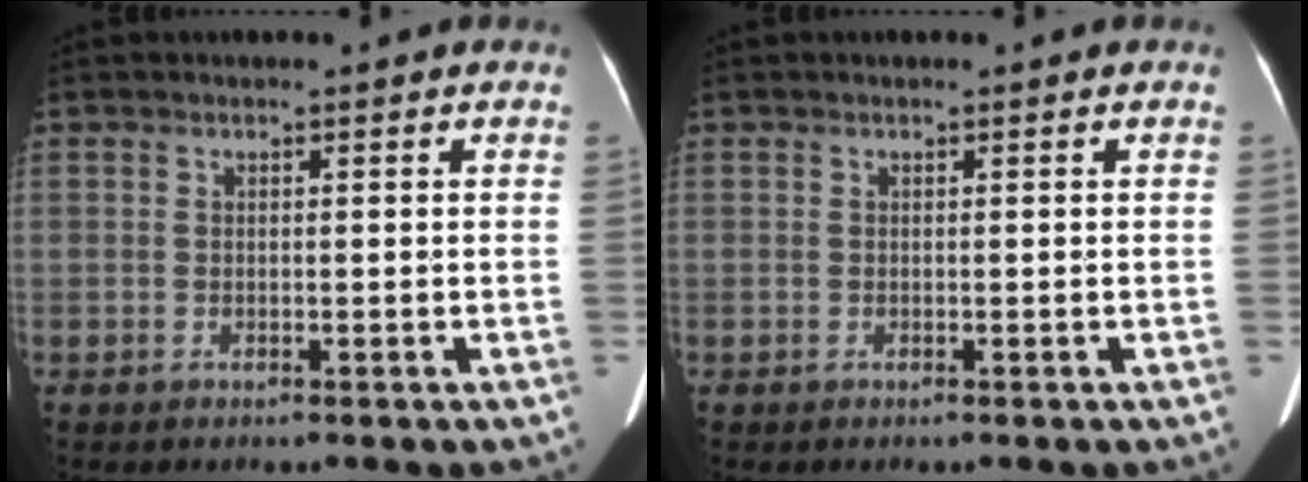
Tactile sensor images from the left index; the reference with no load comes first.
{"total": 0.0}